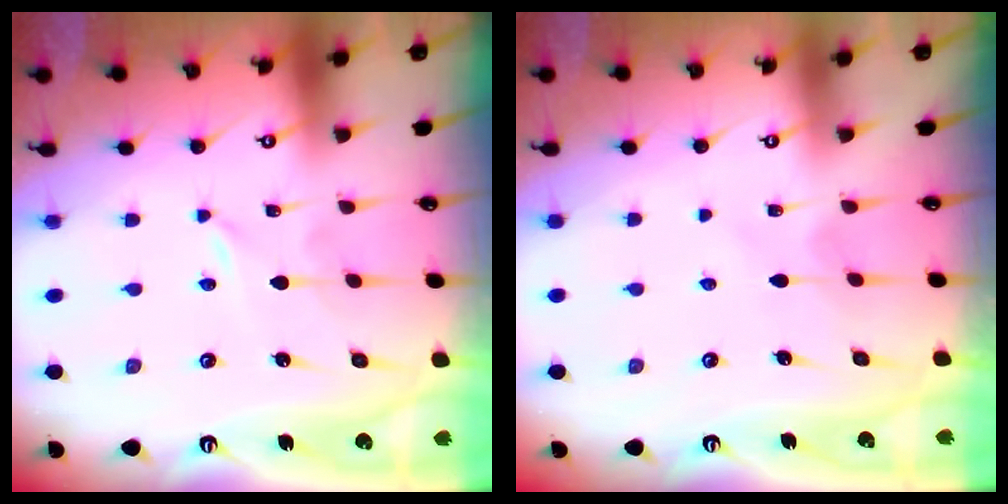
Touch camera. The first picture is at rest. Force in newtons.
{"total": 4.1, "press": 4.0, "slide": 0.5}